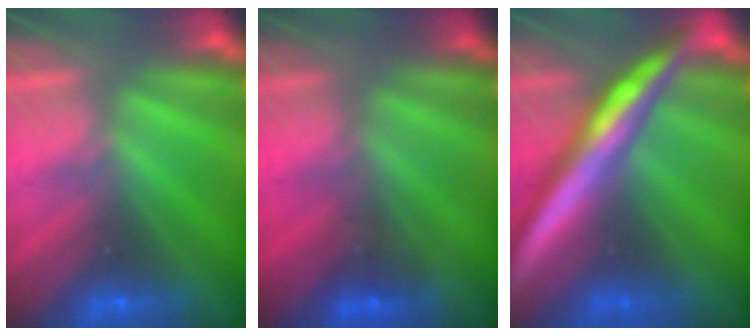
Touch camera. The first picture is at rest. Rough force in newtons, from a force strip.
{"total": 1.3}
{"total": 7.0}